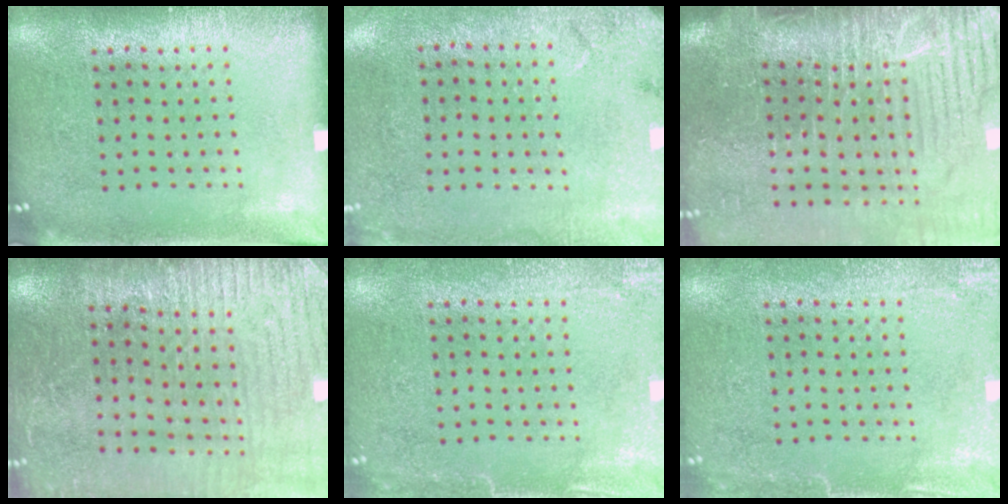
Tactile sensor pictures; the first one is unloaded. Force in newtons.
{"total": 2.7, "press": 2.2, "slide": 1.6}
{"total": 5.0, "press": 4.2, "slide": 2.7}
{"total": 3.0, "press": 3.0, "slide": 0.4}
{"total": 2.8, "press": 2.8, "slide": 0.3}
{"total": 2.8, "press": 2.8, "slide": 0.3}